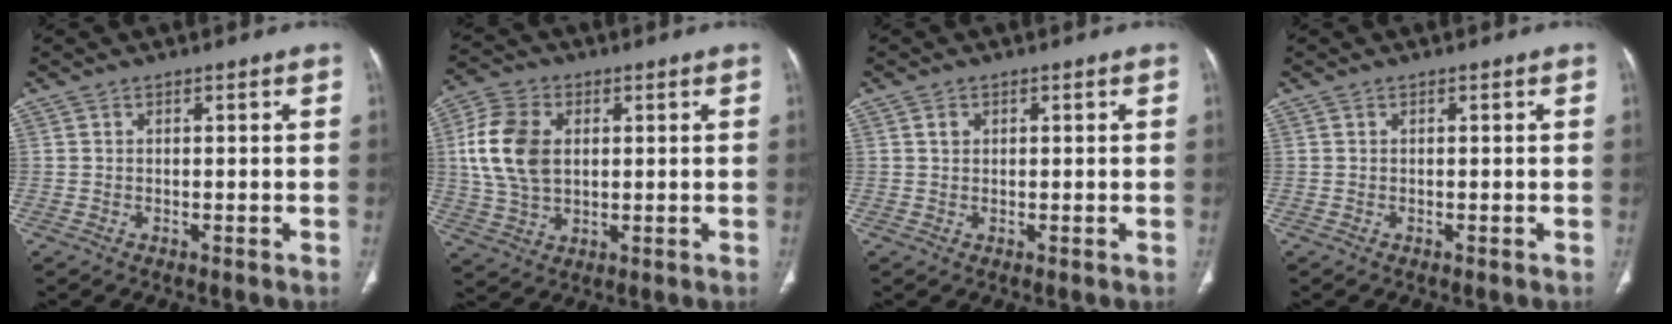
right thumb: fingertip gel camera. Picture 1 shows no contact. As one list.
[{"total": 12.2, "force": [2.0, 8.4, 8.6], "torque": [-0.164, 0.003, 0.039]}, {"total": 1.3, "force": [0.5, 1.0, 0.7], "torque": [-0.004, -0.002, 0.011]}, {"total": 0.0}]